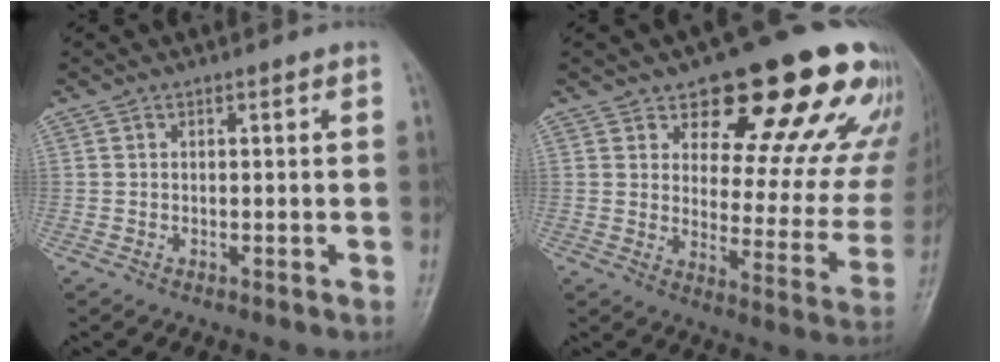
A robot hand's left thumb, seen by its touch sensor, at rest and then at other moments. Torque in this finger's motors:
{"motor_torque": [2.58, 2.45, 1.10, -1.67, 0.10]}